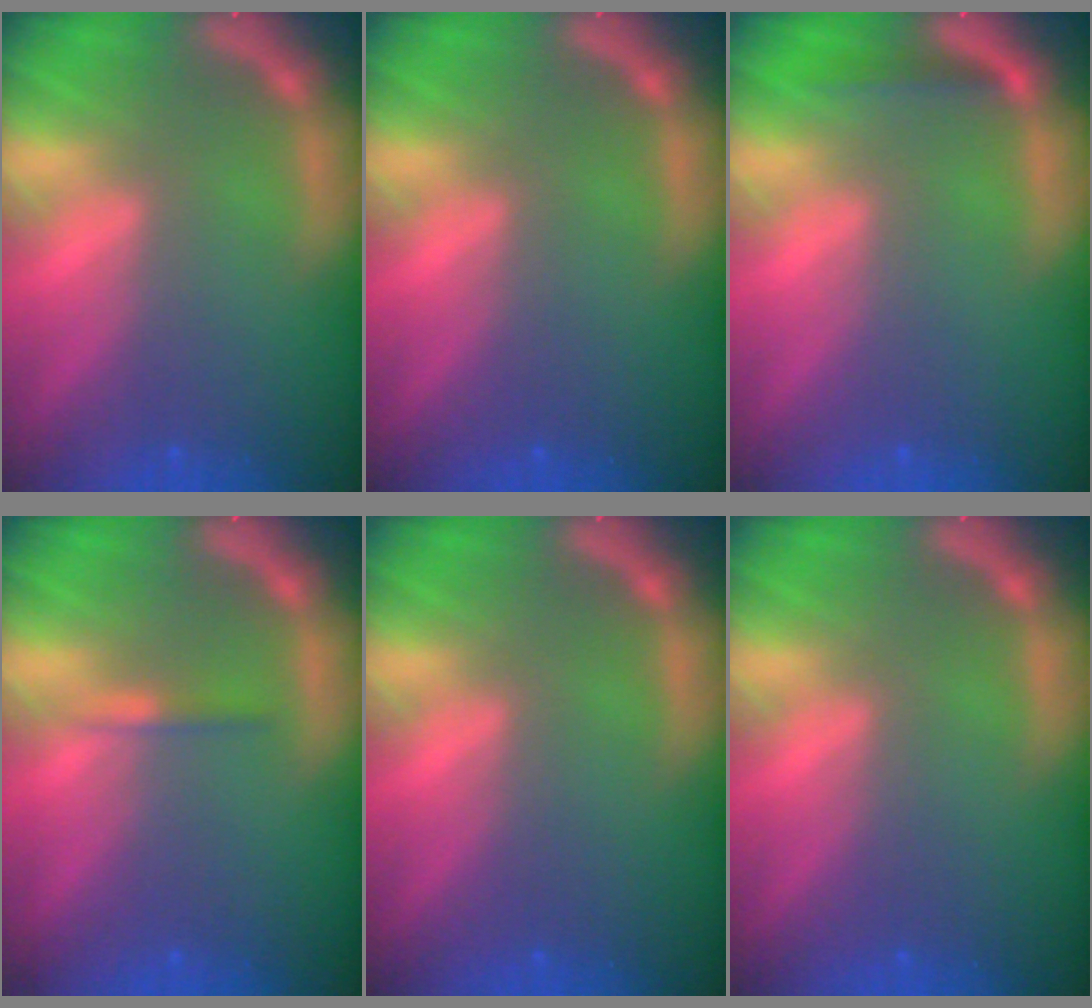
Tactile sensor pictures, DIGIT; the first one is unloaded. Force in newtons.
{"total": 0.0}
{"total": 1.4}
{"total": 0.9}
{"total": 0.0}
{"total": 0.0}